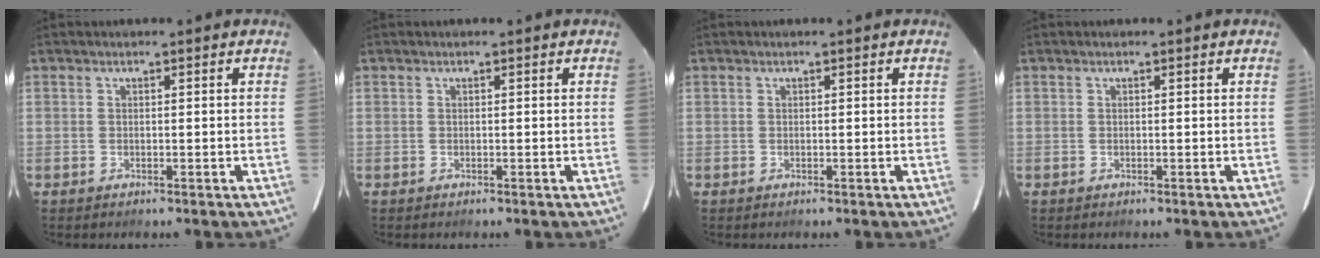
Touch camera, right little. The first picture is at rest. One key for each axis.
{"total": 0.0}
{"total": 0.0}
{"total": 0.0}